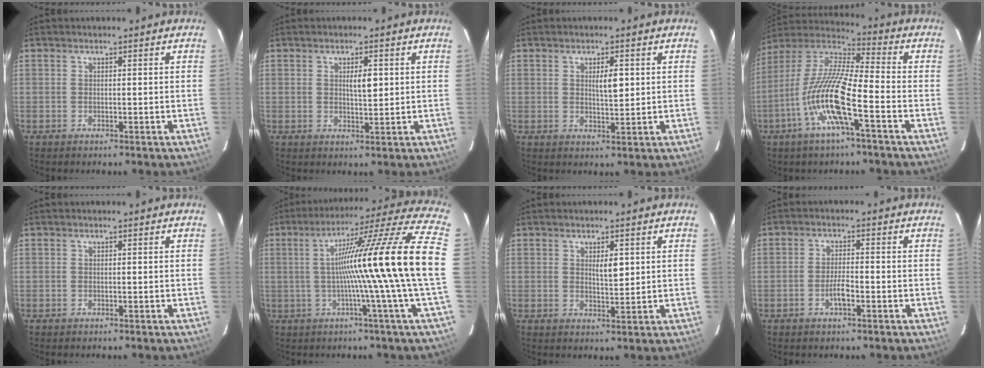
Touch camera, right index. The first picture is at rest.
{"total": 3.0, "force": [0.8, 0.8, 2.8], "torque": [-0.045, -0.001, 0.013]}
{"total": 3.2, "force": [0.9, 0.8, 3.0], "torque": [-0.049, -0.002, 0.015]}
{"total": 14.7, "force": [-5.3, 1.5, 13.6], "torque": [-0.282, 0.002, -0.108]}
{"total": 0.0}
{"total": 20.8, "force": [-0.8, -3.1, 20.5], "torque": [-0.284, 0.004, -0.035]}
{"total": 2.8, "force": [1.0, 0.8, 2.5], "torque": [-0.042, -0.003, 0.019]}
{"total": 3.2, "force": [-1.3, 0.7, 2.9], "torque": [-0.055, 0.002, -0.025]}